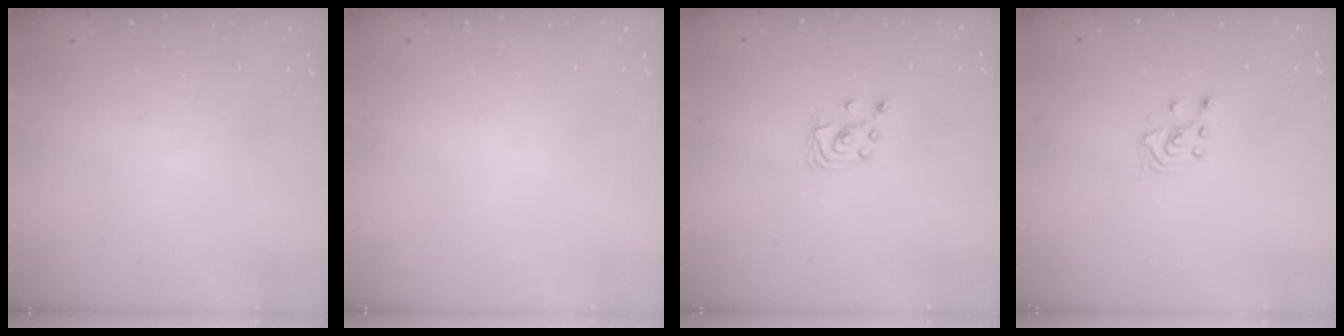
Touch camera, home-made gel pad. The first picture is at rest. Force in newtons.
{"total": 0.0}
{"total": 2.4, "press": 2.4, "slide": 0.2}
{"total": 2.6, "press": 2.4, "slide": 0.8}